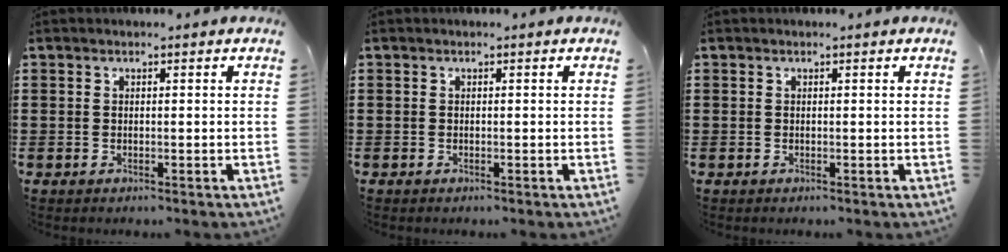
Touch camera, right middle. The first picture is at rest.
{"total": 0.0}
{"total": 0.0}